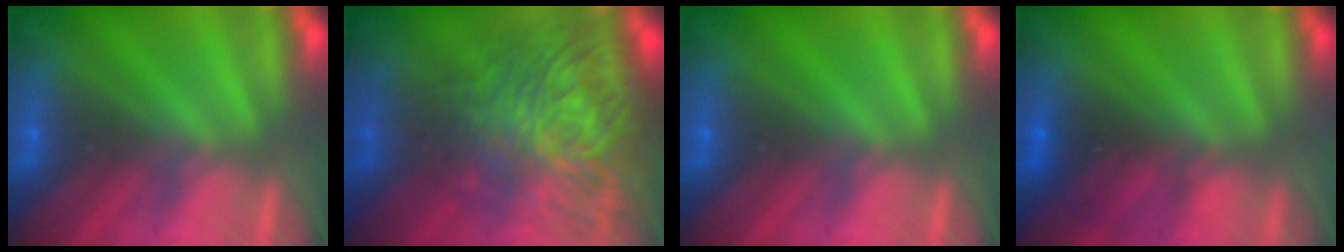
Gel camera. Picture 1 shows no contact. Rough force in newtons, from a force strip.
{"total": 7.9}
{"total": 0.0}
{"total": 2.8}